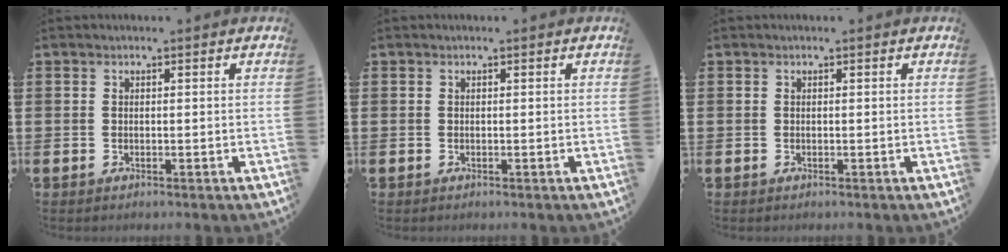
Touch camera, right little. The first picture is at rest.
{"total": 0.0}
{"total": 0.0}